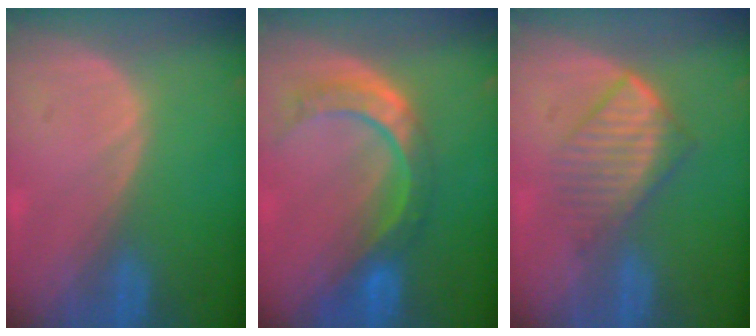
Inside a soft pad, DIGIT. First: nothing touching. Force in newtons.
{"total": 8.6, "press": 7.2, "slide": 4.8}
{"total": 6.9, "press": 6.0, "slide": 3.5}